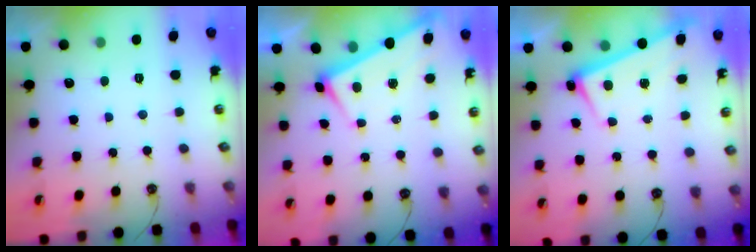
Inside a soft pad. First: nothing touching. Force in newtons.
{"total": 2.6, "press": 2.6, "slide": 0.2}
{"total": 2.8, "press": 2.7, "slide": 0.4}